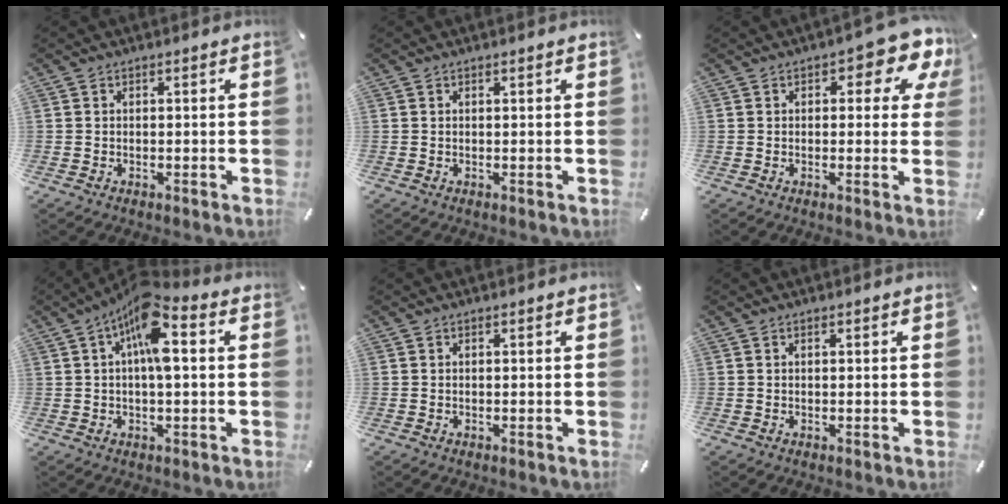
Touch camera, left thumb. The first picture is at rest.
{"total": 0.0}
{"total": 8.1, "force": [3.9, 3.7, 6.1], "torque": [-0.077, -0.018, 0.061]}
{"total": 11.0, "force": [3.1, 4.3, 9.7], "torque": [-0.156, -0.009, 0.053]}
{"total": 0.0}
{"total": 0.0}